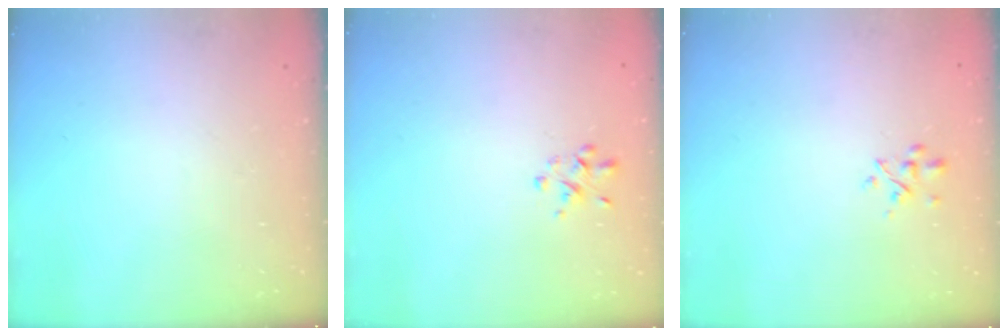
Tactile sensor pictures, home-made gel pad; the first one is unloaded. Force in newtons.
{"total": 1.8, "press": 1.8, "slide": 0.5}
{"total": 2.5, "press": 2.4, "slide": 0.8}